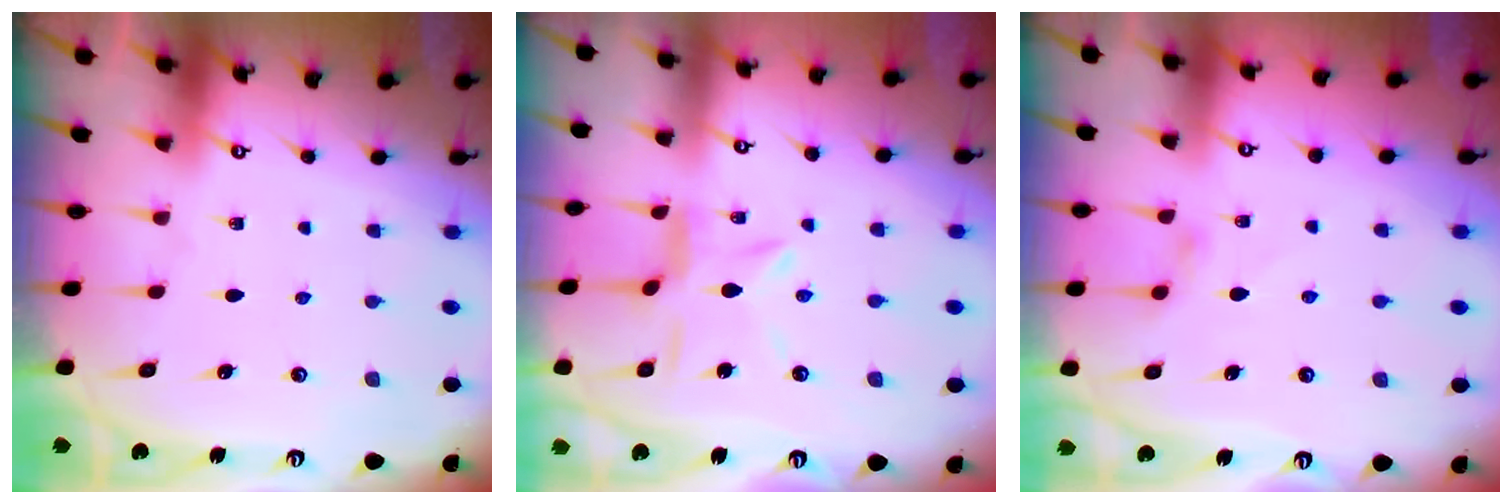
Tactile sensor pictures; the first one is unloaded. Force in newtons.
{"total": 6.5, "press": 6.5, "slide": 0.6}
{"total": 1.6, "press": 1.6, "slide": 0.4}